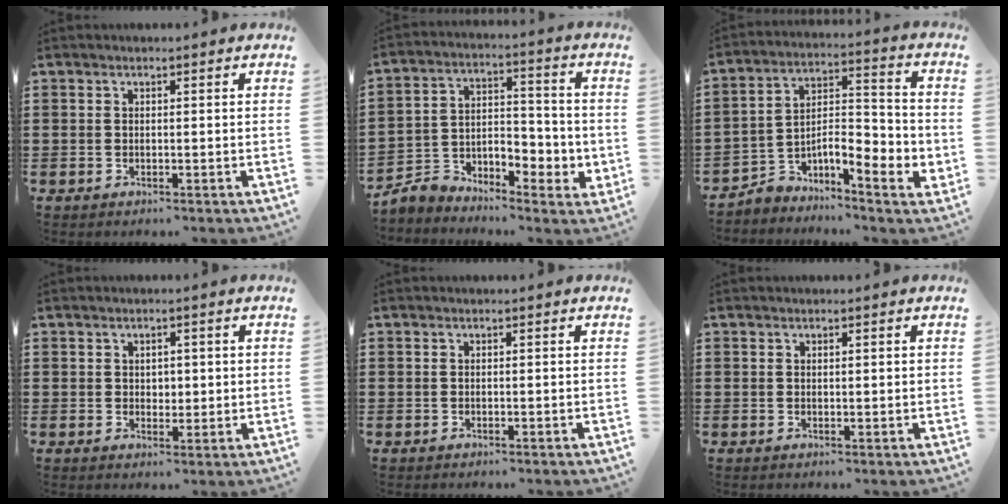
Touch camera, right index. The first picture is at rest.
{"total": 4.3, "force": [-2.6, 3.2, 1.5], "torque": [-0.036, 0.002, -0.051]}
{"total": 6.3, "force": [-3.2, 2.4, 4.8], "torque": [-0.097, -0.014, -0.064]}
{"total": 1.9, "force": [0.6, 1.5, 0.9], "torque": [-0.016, 0.008, 0.007]}
{"total": 0.0}
{"total": 0.6, "force": [0.3, 0.2, 0.4], "torque": [-0.009, 0.002, 0.005]}